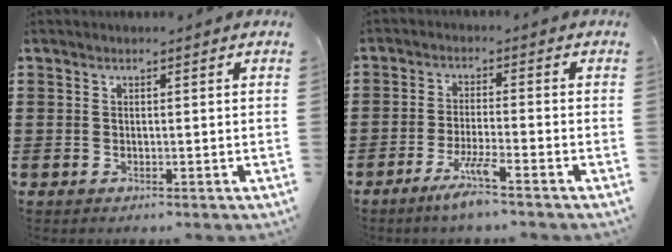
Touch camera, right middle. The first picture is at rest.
{"total": 4.7, "force": [-3.6, -0.1, 3.0], "torque": [-0.062, -0.010, -0.067]}